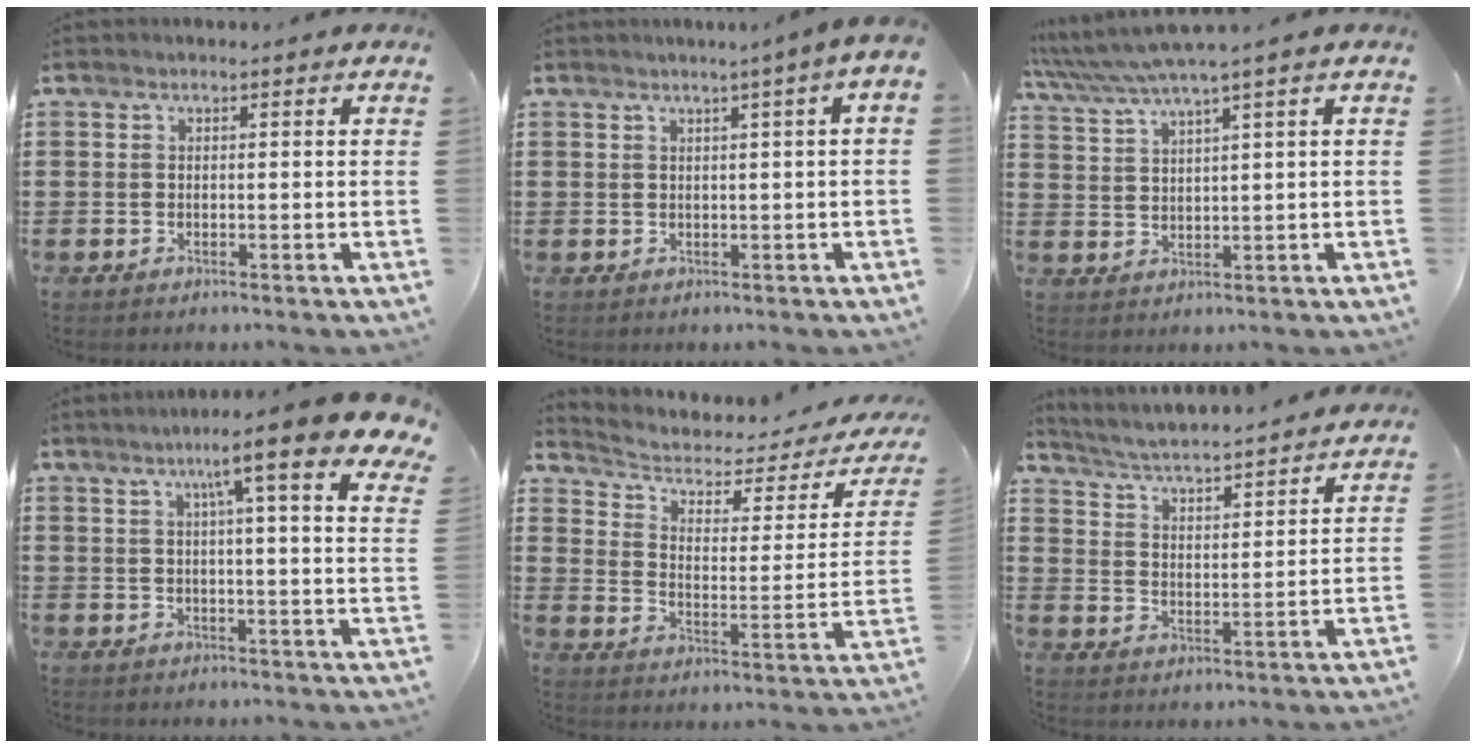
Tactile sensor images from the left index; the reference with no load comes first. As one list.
[{"total": 1.8, "force": [0.7, -0.2, 1.6], "torque": [-0.031, -0.005, 0.013]}, {"total": 4.0, "force": [3.0, -0.3, 2.7], "torque": [-0.070, -0.014, 0.046]}, {"total": 11.0, "force": [6.8, 0.8, 8.7], "torque": [-0.145, -0.022, 0.103]}, {"total": 3.5, "force": [2.0, 1.9, 2.2], "torque": [-0.059, -0.014, 0.026]}, {"total": 3.6, "force": [3.5, -0.5, 0.7], "torque": [-0.034, -0.039, 0.050]}]